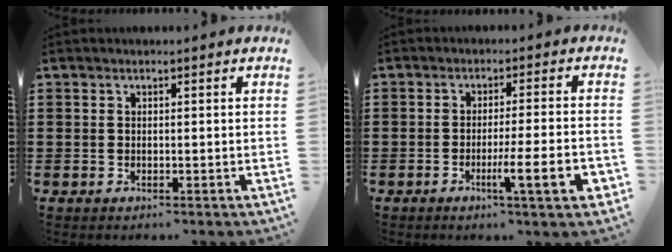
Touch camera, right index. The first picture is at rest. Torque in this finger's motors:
{"motor_torque": [0.27, -0.19, 0.32, 0.11]}